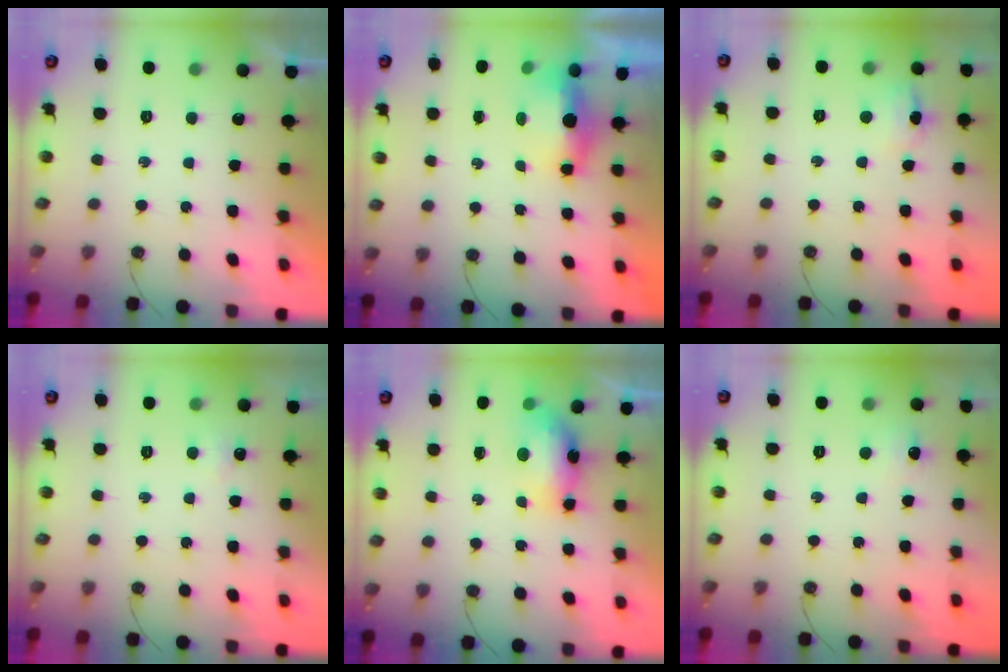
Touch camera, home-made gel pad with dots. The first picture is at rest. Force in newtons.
{"total": 10.2, "press": 5.8, "slide": 8.4}
{"total": 5.4, "press": 5.4, "slide": 0.9}
{"total": 2.8, "press": 2.7, "slide": 0.6}
{"total": 7.2, "press": 7.2, "slide": 0.7}
{"total": 3.9, "press": 3.8, "slide": 0.5}